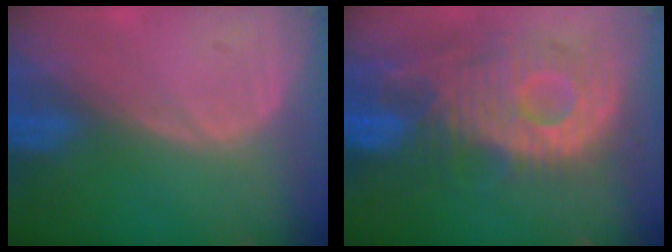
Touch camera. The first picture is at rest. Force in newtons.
{"total": 12.2, "press": 10.8, "slide": 5.6}